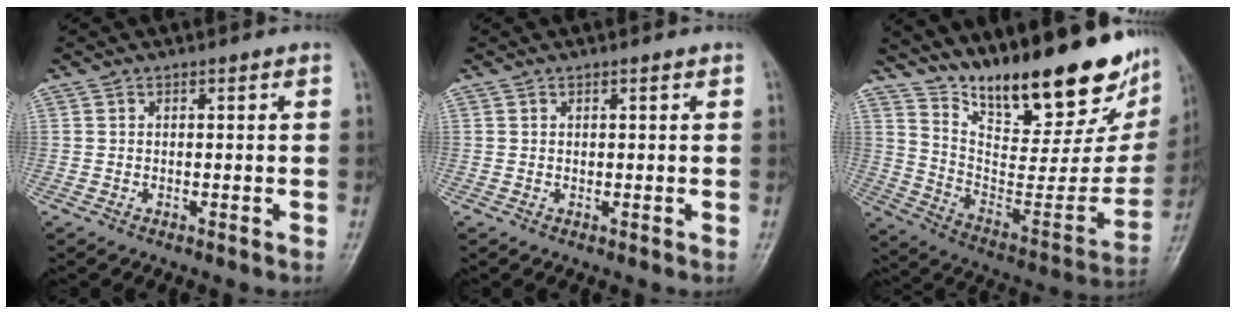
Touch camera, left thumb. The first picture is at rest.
{"total": 0.6, "force": [0.4, 0.2, 0.4], "torque": [-0.006, -0.002, 0.006]}
{"total": 30.6, "force": [21.8, 9.3, 19.4], "torque": [-0.273, -0.104, 0.336]}